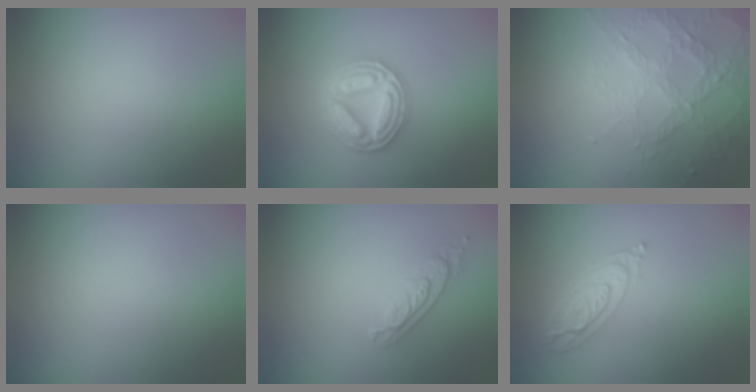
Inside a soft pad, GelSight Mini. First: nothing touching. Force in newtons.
{"total": 5.0, "press": 4.9, "slide": 0.9}
{"total": 3.7, "press": 3.6, "slide": 0.5}
{"total": 0.0}
{"total": 2.0, "press": 1.8, "slide": 0.9}
{"total": 3.8, "press": 2.9, "slide": 2.5}